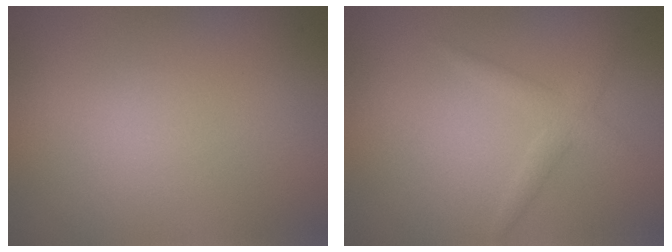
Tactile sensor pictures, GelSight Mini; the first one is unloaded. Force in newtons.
{"total": 1.8, "press": 1.8, "slide": 0.1}